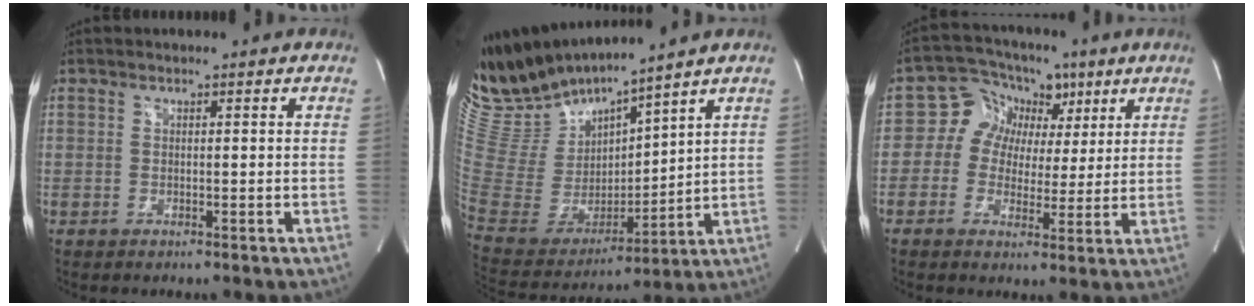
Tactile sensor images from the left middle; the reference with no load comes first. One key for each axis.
{"total": 15.0, "fx": 14.2, "fy": 1.1, "fz": 4.8, "tx": -0.117, "ty": -0.009, "tz": 0.300}
{"total": 8.2, "fx": 2.3, "fy": 7.2, "fz": 3.3, "tx": -0.045, "ty": 0.037, "tz": 0.036}